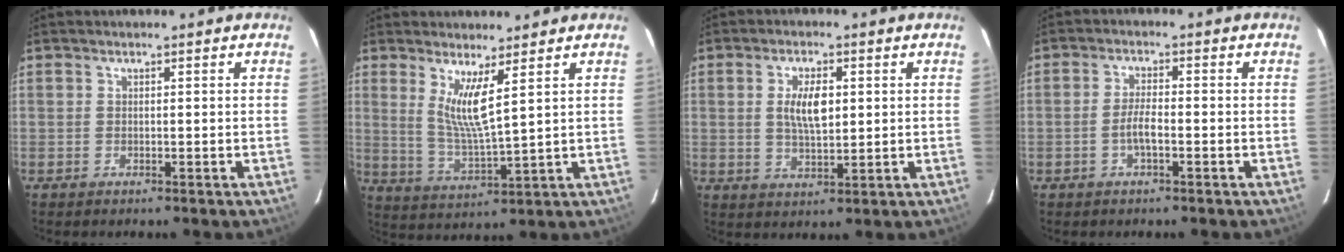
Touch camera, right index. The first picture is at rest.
{"total": 7.2, "force": [3.6, 0.0, 6.2], "torque": [-0.118, -0.021, 0.070]}
{"total": 6.3, "force": [1.2, 2.8, 5.5], "torque": [-0.100, 0.001, 0.024]}
{"total": 3.1, "force": [-1.3, 0.8, 2.7], "torque": [-0.058, 0.002, -0.024]}